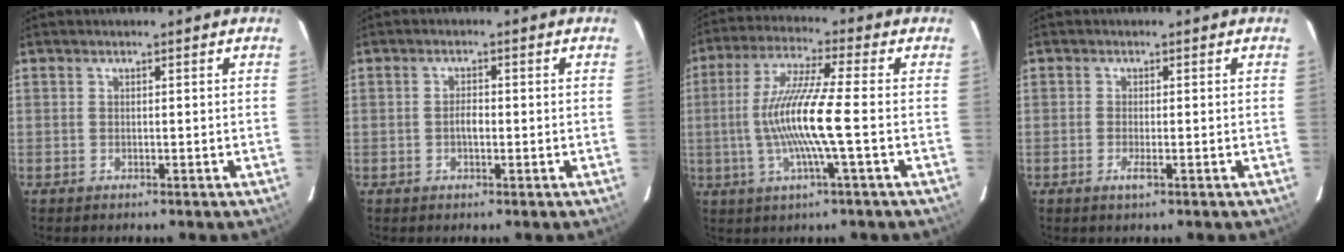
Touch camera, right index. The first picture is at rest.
{"total": 1.9, "force": [-0.4, 0.9, 1.6], "torque": [-0.032, 0.004, -0.008]}
{"total": 12.5, "force": [-1.9, -0.4, 12.3], "torque": [-0.241, -0.002, -0.035]}
{"total": 1.7, "force": [-0.8, 0.2, 1.5], "torque": [-0.031, -0.004, -0.014]}